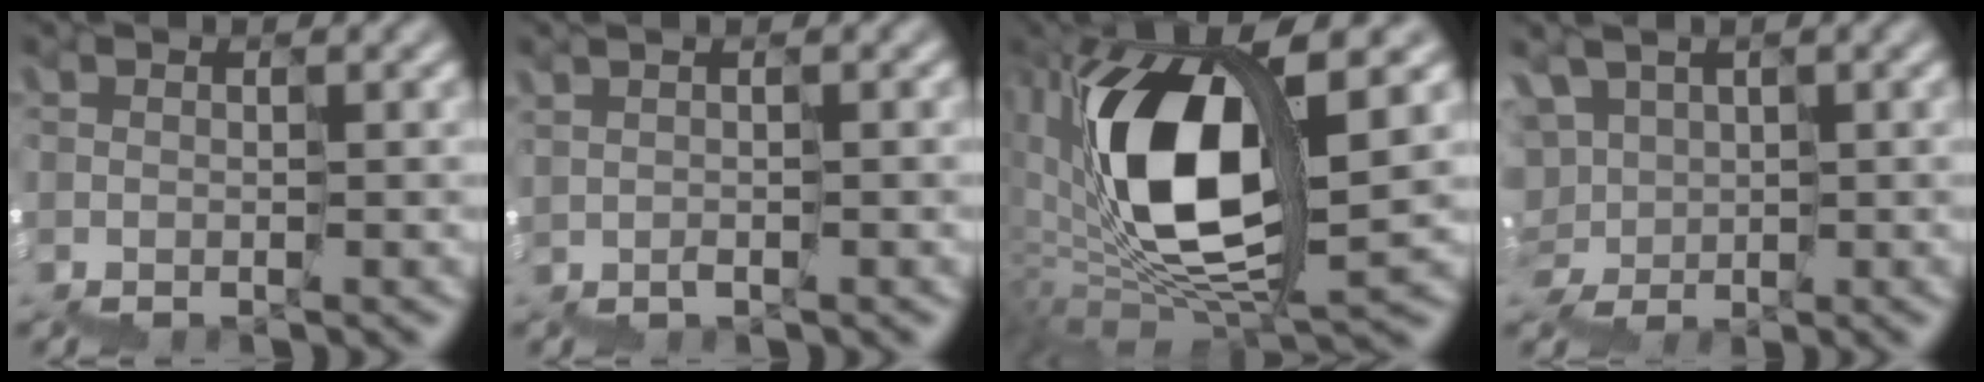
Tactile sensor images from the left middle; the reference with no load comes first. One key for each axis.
{"total": 0.8, "fx": 0.3, "fy": -0.6, "fz": 0.3, "tx": 0.000, "ty": 0.002, "tz": 0.010}
{"total": 10.6, "fx": 3.2, "fy": 3.6, "fz": 9.4, "tx": -0.187, "ty": 0.010, "tz": 0.064}
{"total": 5.0, "fx": 2.1, "fy": 4.3, "fz": 1.3, "tx": -0.032, "ty": 0.031, "tz": 0.005}